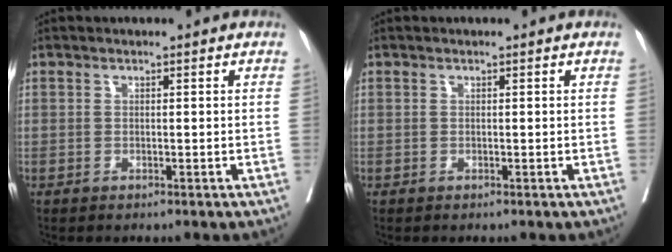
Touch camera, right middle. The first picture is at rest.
{"total": 0.0}